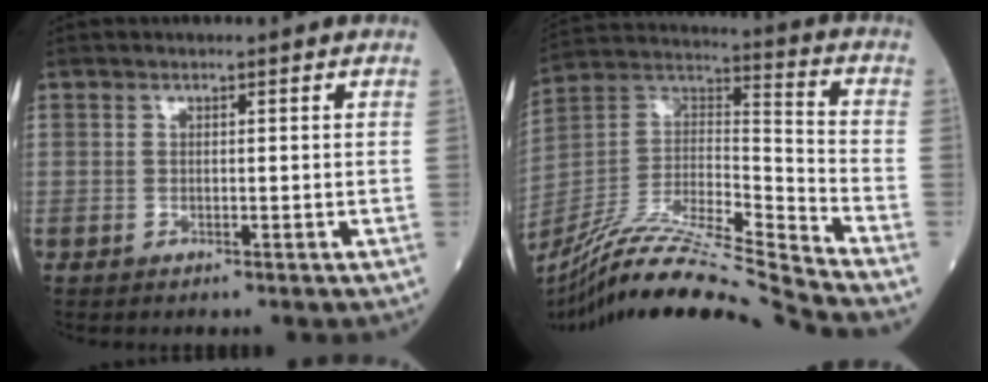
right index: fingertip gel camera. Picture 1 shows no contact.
{"total": 22.5, "force": [-20.1, -1.5, 10.1], "torque": [-0.217, -0.014, -0.364]}